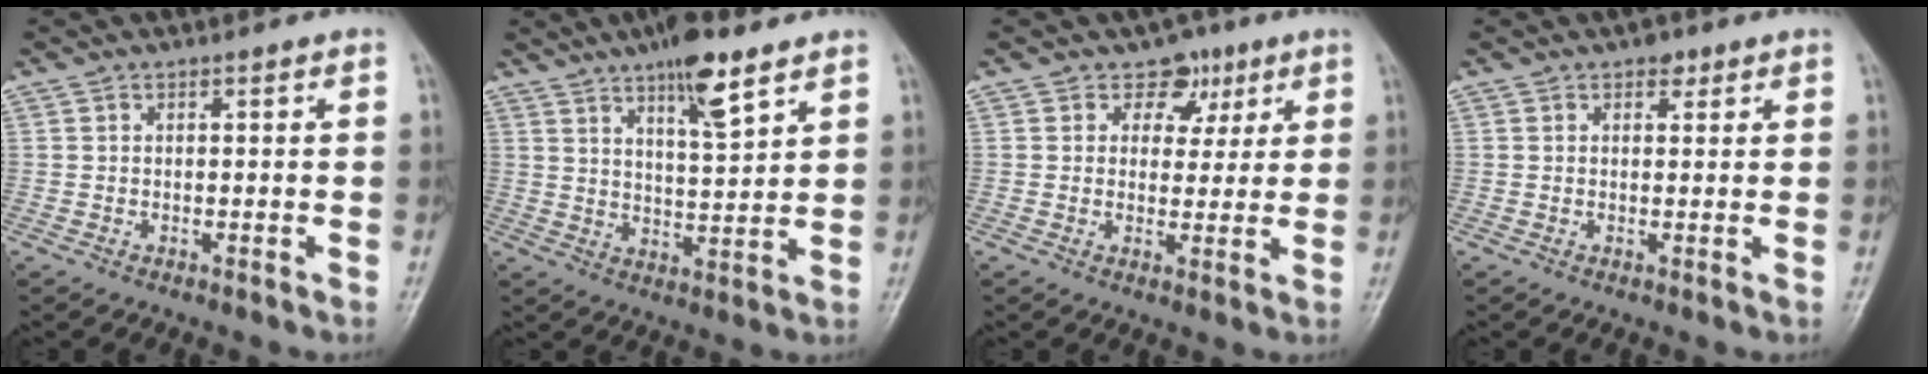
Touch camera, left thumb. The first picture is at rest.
{"total": 10.0, "force": [6.4, 2.4, 7.3], "torque": [-0.107, -0.035, 0.105]}
{"total": 5.6, "force": [2.8, 4.5, 1.6], "torque": [0.014, -0.005, 0.037]}
{"total": 2.0, "force": [1.2, 1.4, 0.9], "torque": [0.001, -0.003, 0.011]}